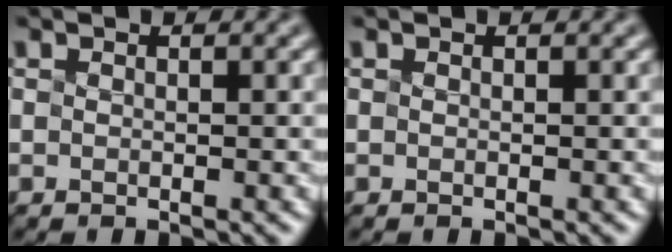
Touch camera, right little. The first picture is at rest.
{"total": 0.0}